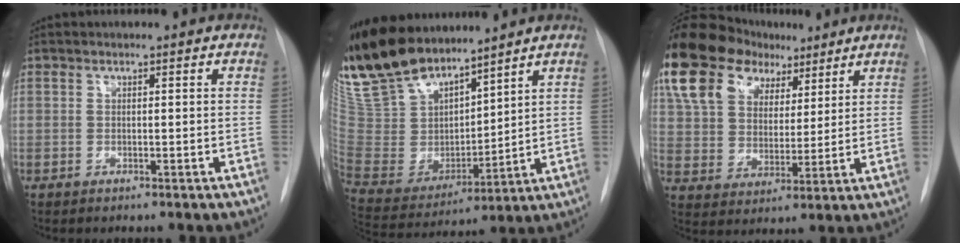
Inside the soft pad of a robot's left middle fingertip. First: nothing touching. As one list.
[{"total": 19.8, "force": [16.8, 6.5, 8.0], "torque": [-0.176, 0.009, 0.330]}, {"total": 19.4, "force": [11.9, 12.0, 9.5], "torque": [-0.201, 0.066, 0.214]}]